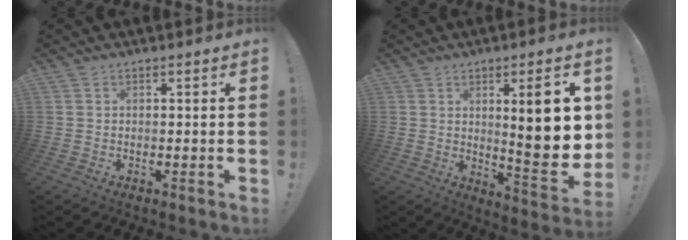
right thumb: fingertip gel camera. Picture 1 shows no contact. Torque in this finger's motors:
{"motor_torque": [1.55, 2.78, 0.30, 0.19, 0.08]}